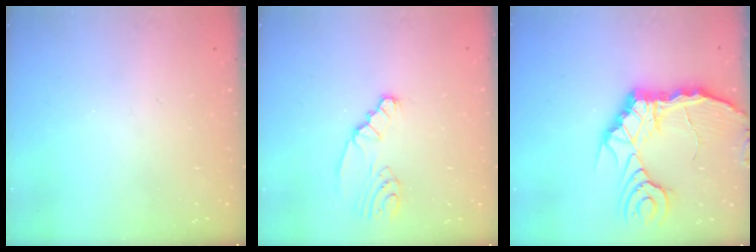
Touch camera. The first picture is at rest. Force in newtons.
{"total": 2.3, "press": 2.2, "slide": 0.3}
{"total": 12.7, "press": 12.6, "slide": 1.5}